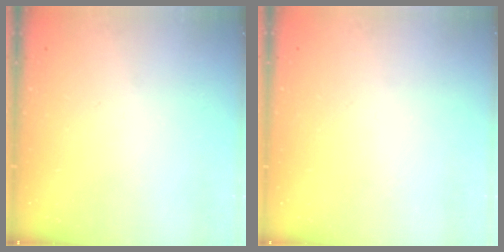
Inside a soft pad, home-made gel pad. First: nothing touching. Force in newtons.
{"total": 0.7, "press": 0.7, "slide": 0.1}